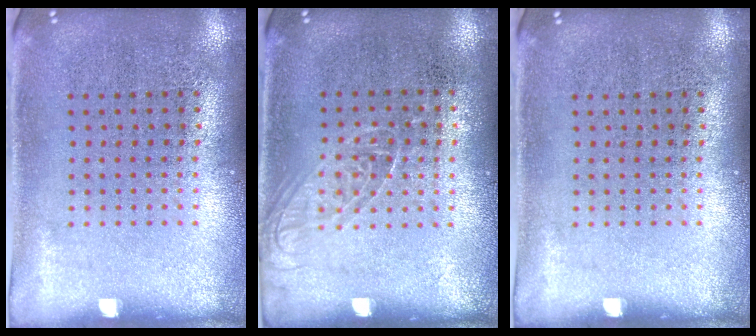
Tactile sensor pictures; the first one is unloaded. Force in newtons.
{"total": 1.1, "press": 0.9, "slide": 0.5}
{"total": 0.0}